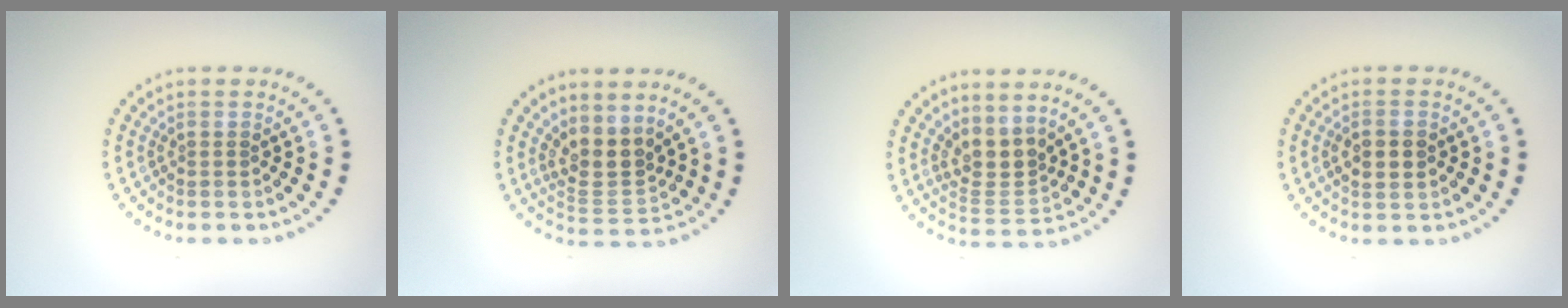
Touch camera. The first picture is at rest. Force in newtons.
{"total": 3.4, "press": 2.8, "slide": 2.0}
{"total": 3.2, "press": 2.3, "slide": 2.1}
{"total": 2.2, "press": 2.2, "slide": 0.1}